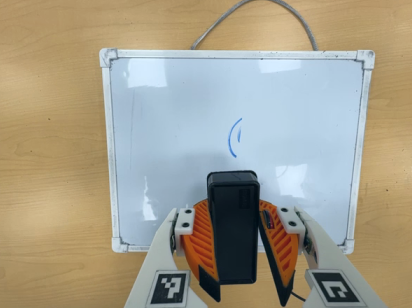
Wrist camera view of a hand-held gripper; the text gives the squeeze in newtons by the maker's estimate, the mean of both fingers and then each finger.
{"total": 9.4, "left": 9.7, "right": 9.1}